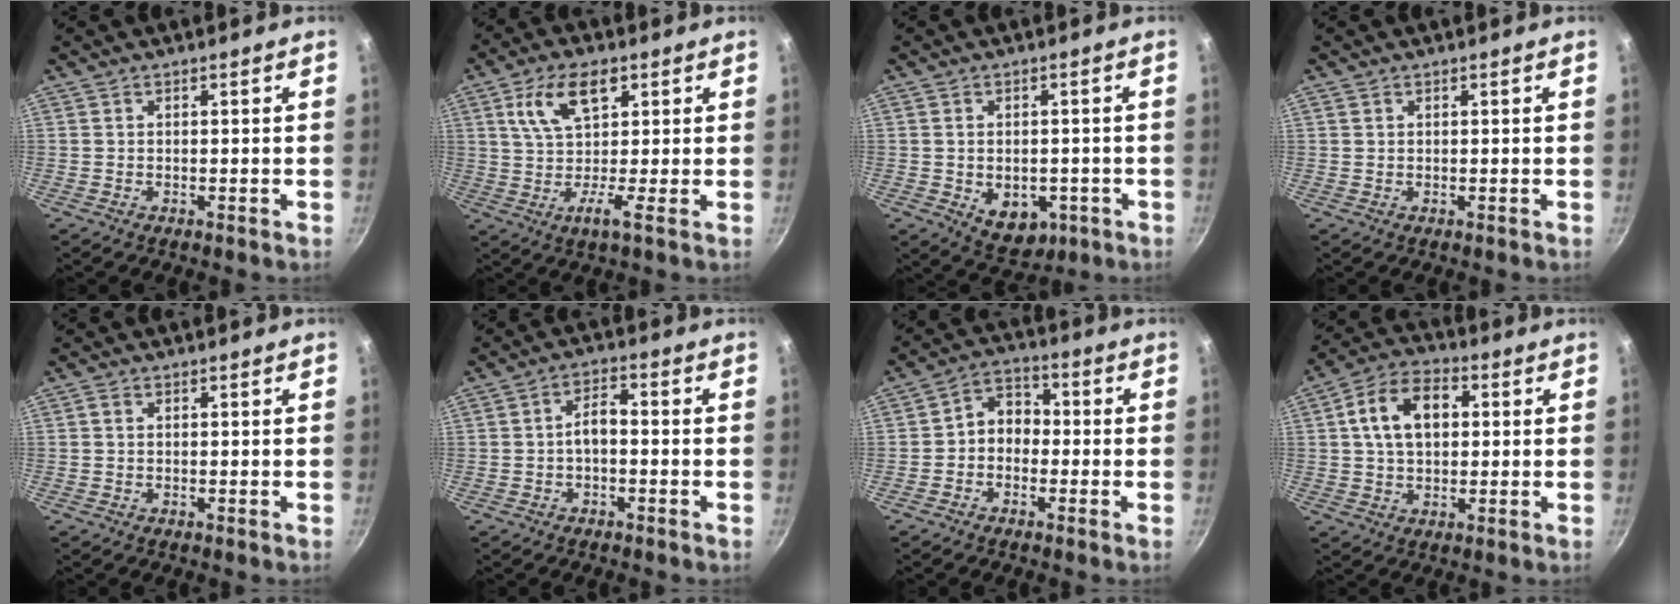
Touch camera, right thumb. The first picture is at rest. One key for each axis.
{"total": 9.6, "fx": 3.1, "fy": 4.3, "fz": 8.0, "tx": -0.136, "ty": 0.008, "tz": 0.041}
{"total": 8.1, "fx": -2.3, "fy": 5.6, "fz": 5.4, "tx": -0.051, "ty": -0.001, "tz": -0.018}
{"total": 0.6, "fx": 0.3, "fy": 0.5, "fz": 0.2, "tx": -0.005, "ty": 0.000, "tz": 0.005}
{"total": 0.9, "fx": 0.2, "fy": 0.6, "fz": 0.6, "tx": -0.012, "ty": 0.004, "tz": 0.001}
{"total": 4.1, "fx": -1.0, "fy": 2.0, "fz": 3.4, "tx": -0.054, "ty": 0.027, "tz": -0.021}
{"total": 6.0, "fx": -1.2, "fy": 4.8, "fz": 3.5, "tx": -0.026, "ty": 0.029, "tz": -0.036}
{"total": 11.8, "fx": 2.2, "fy": 7.8, "fz": 8.6, "tx": -0.127, "ty": 0.020, "tz": 0.025}